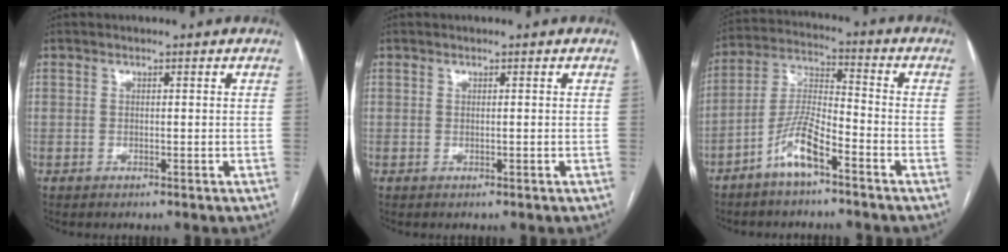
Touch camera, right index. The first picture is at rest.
{"total": 0.0}
{"total": 8.4, "force": [-5.2, 1.6, 6.4], "torque": [-0.140, 0.005, -0.106]}